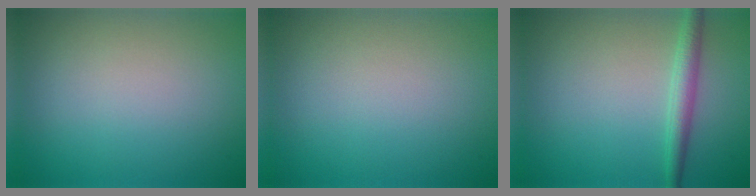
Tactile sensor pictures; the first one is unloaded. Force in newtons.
{"total": 0.0}
{"total": 2.3, "press": 2.3, "slide": 0.1}